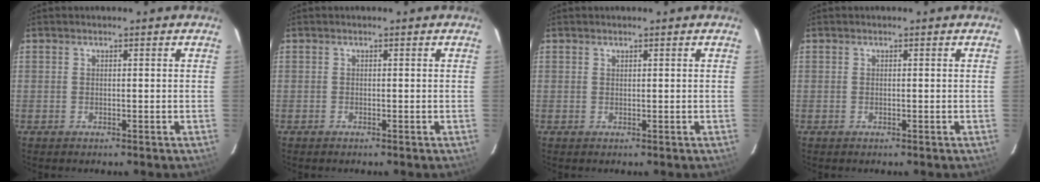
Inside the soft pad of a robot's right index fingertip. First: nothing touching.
{"total": 0.0}
{"total": 0.0}
{"total": 0.0}